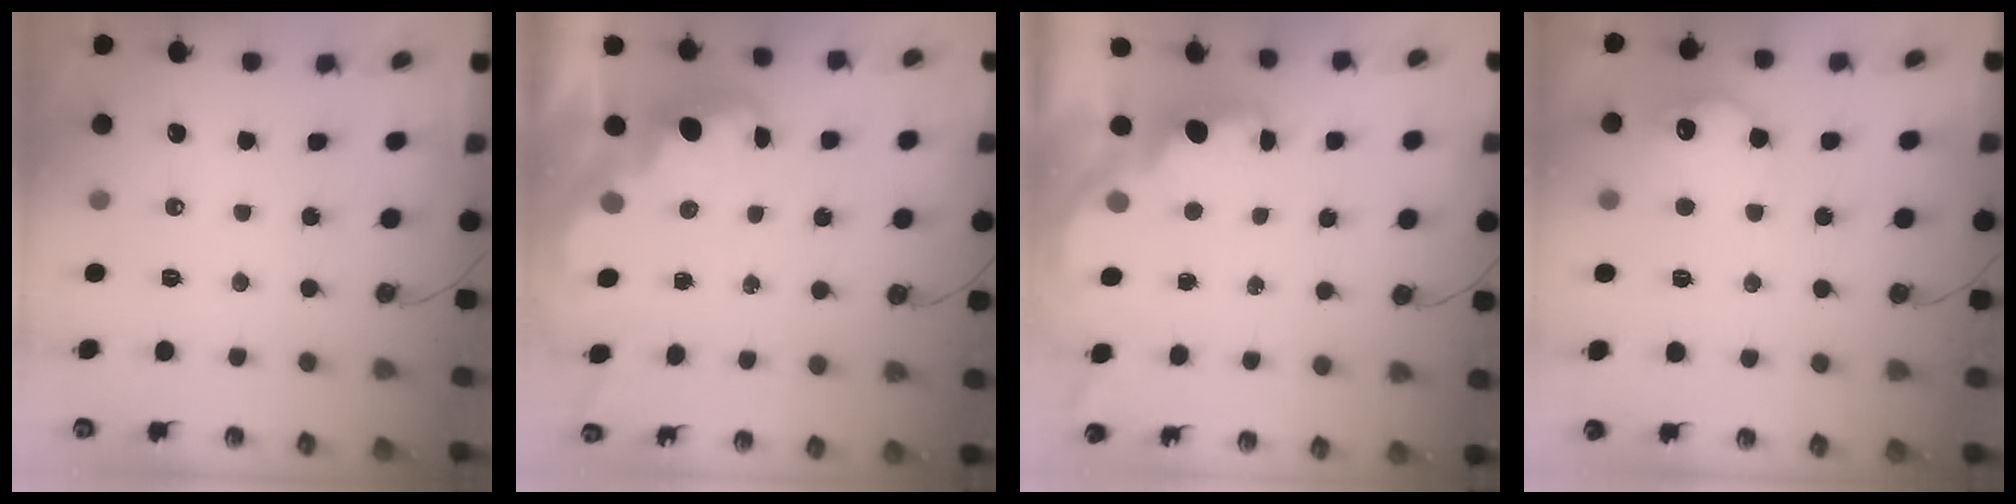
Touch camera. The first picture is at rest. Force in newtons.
{"total": 2.9, "press": 2.8, "slide": 0.6}
{"total": 1.9, "press": 1.7, "slide": 0.7}
{"total": 12.5, "press": 12.5, "slide": 0.5}